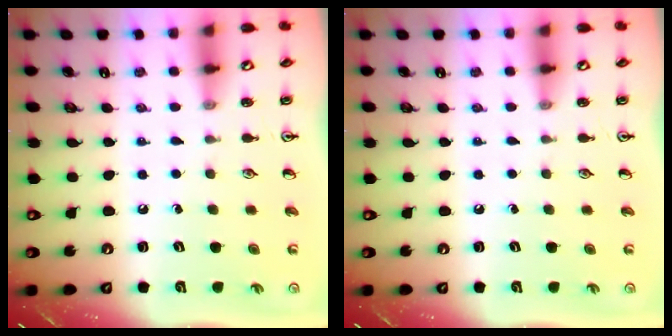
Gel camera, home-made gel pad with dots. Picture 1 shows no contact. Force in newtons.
{"total": 0.0}